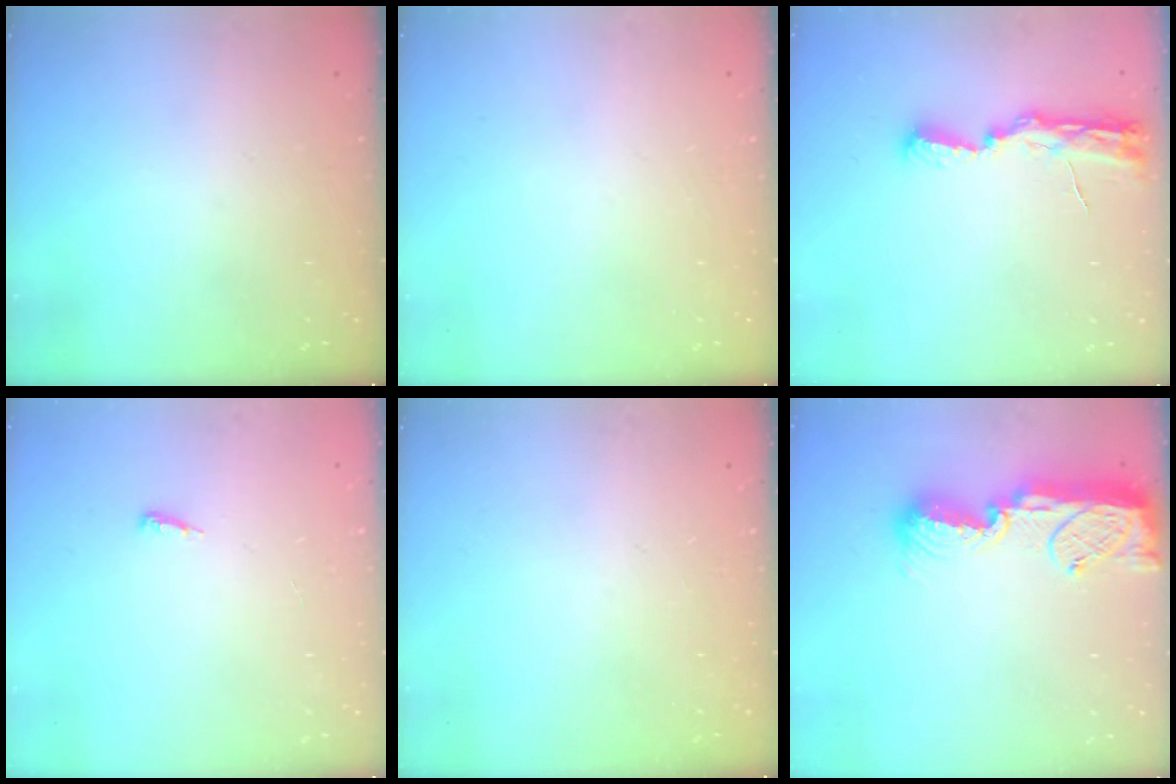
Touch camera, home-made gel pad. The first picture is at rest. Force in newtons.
{"total": 0.0}
{"total": 8.1, "press": 8.1, "slide": 0.8}
{"total": 4.6, "press": 4.5, "slide": 0.9}
{"total": 0.0}
{"total": 13.6, "press": 13.4, "slide": 2.3}